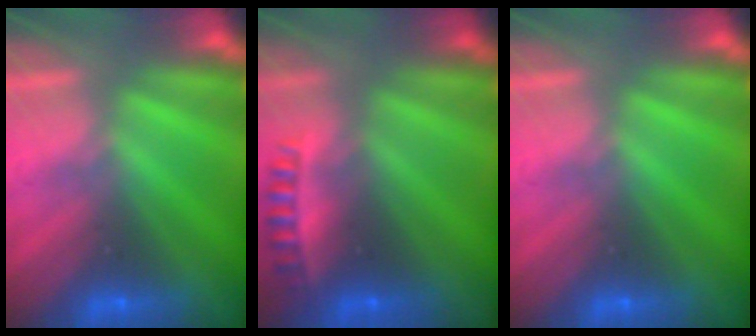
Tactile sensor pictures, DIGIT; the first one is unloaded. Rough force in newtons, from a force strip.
{"total": 2.4}
{"total": 0.0}